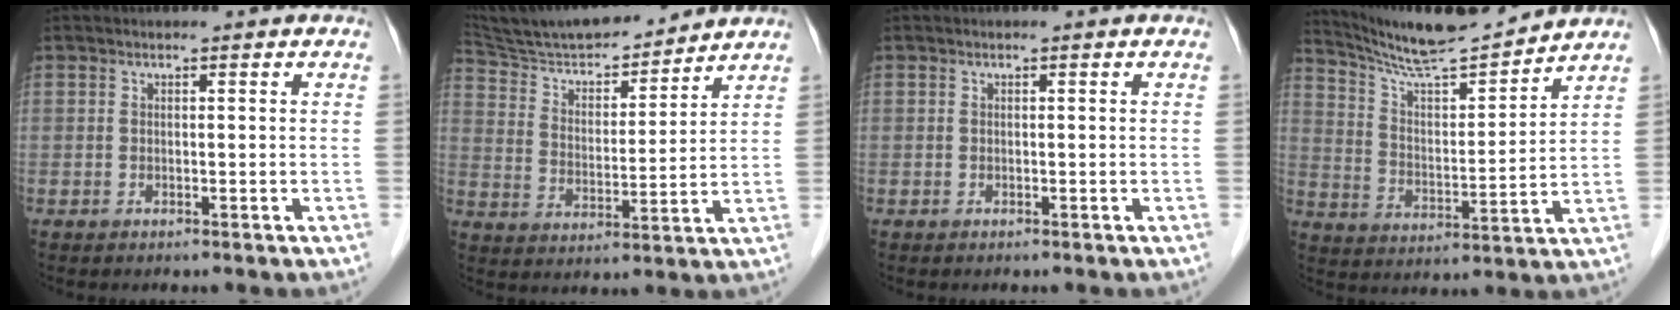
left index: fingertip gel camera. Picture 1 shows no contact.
{"total": 16.0, "force": [14.9, 2.4, 5.4], "torque": [-0.094, 0.006, 0.252]}
{"total": 0.0}
{"total": 13.1, "force": [12.5, -0.1, 3.7], "torque": [-0.071, -0.003, 0.215]}